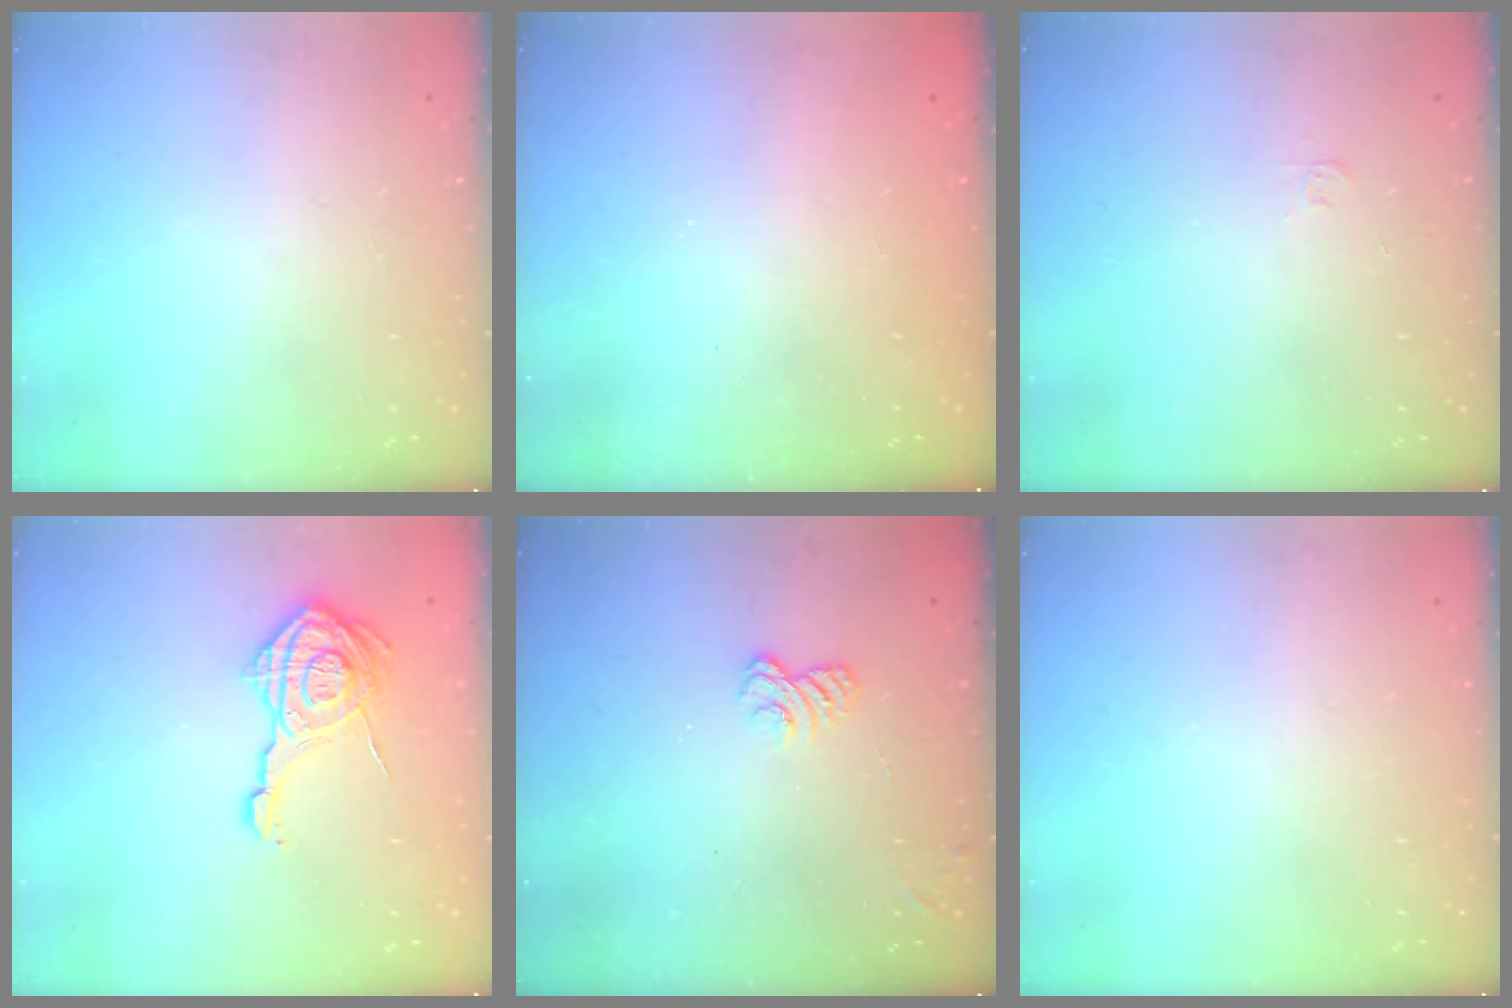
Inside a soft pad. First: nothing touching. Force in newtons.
{"total": 2.1, "press": 2.0, "slide": 0.7}
{"total": 2.8, "press": 2.8, "slide": 0.4}
{"total": 15.5, "press": 15.4, "slide": 1.2}
{"total": 2.8, "press": 2.5, "slide": 1.4}
{"total": 0.0}